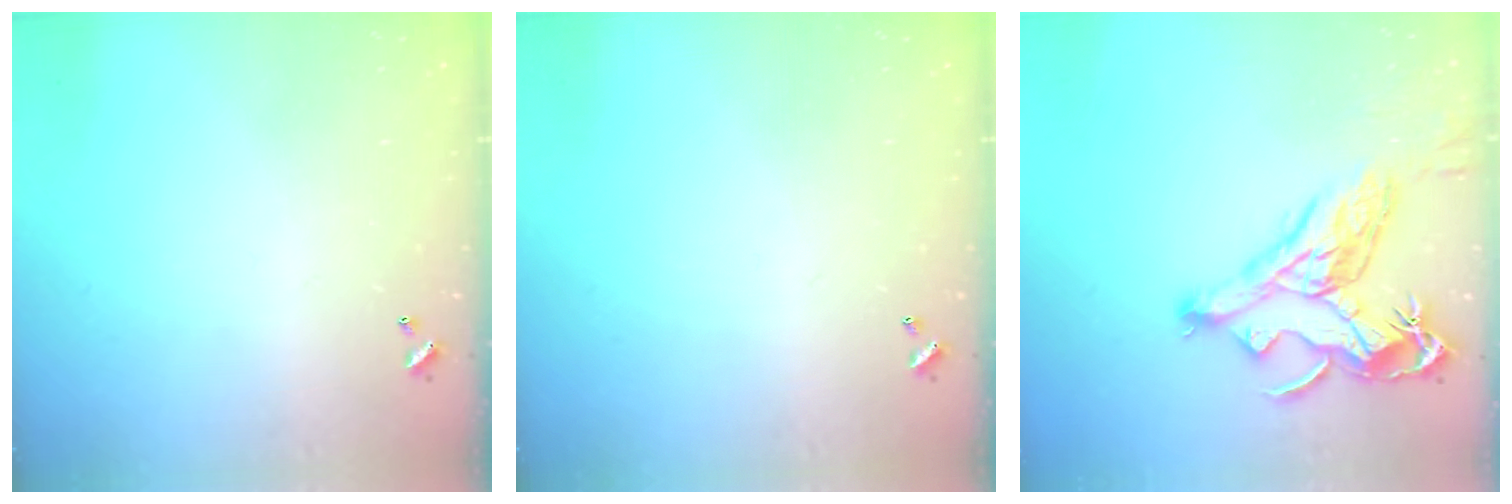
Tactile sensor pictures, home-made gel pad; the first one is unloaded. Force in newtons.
{"total": 0.0}
{"total": 6.8, "press": 6.6, "slide": 1.6}